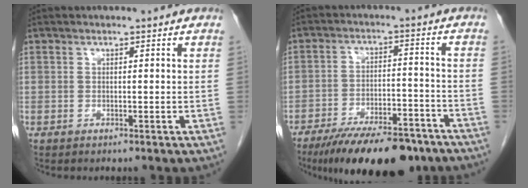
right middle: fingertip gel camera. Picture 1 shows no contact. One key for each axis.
{"total": 16.9, "fx": -13.1, "fy": 5.0, "fz": 9.5, "tx": -0.125, "ty": -0.001, "tz": -0.202}